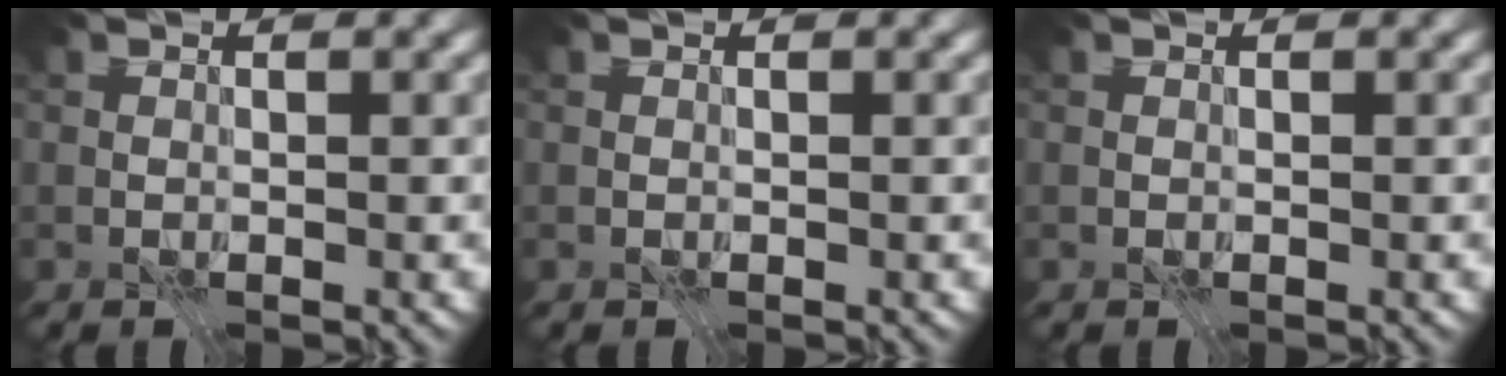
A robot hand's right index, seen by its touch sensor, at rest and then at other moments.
{"total": 0.0}
{"total": 0.0}